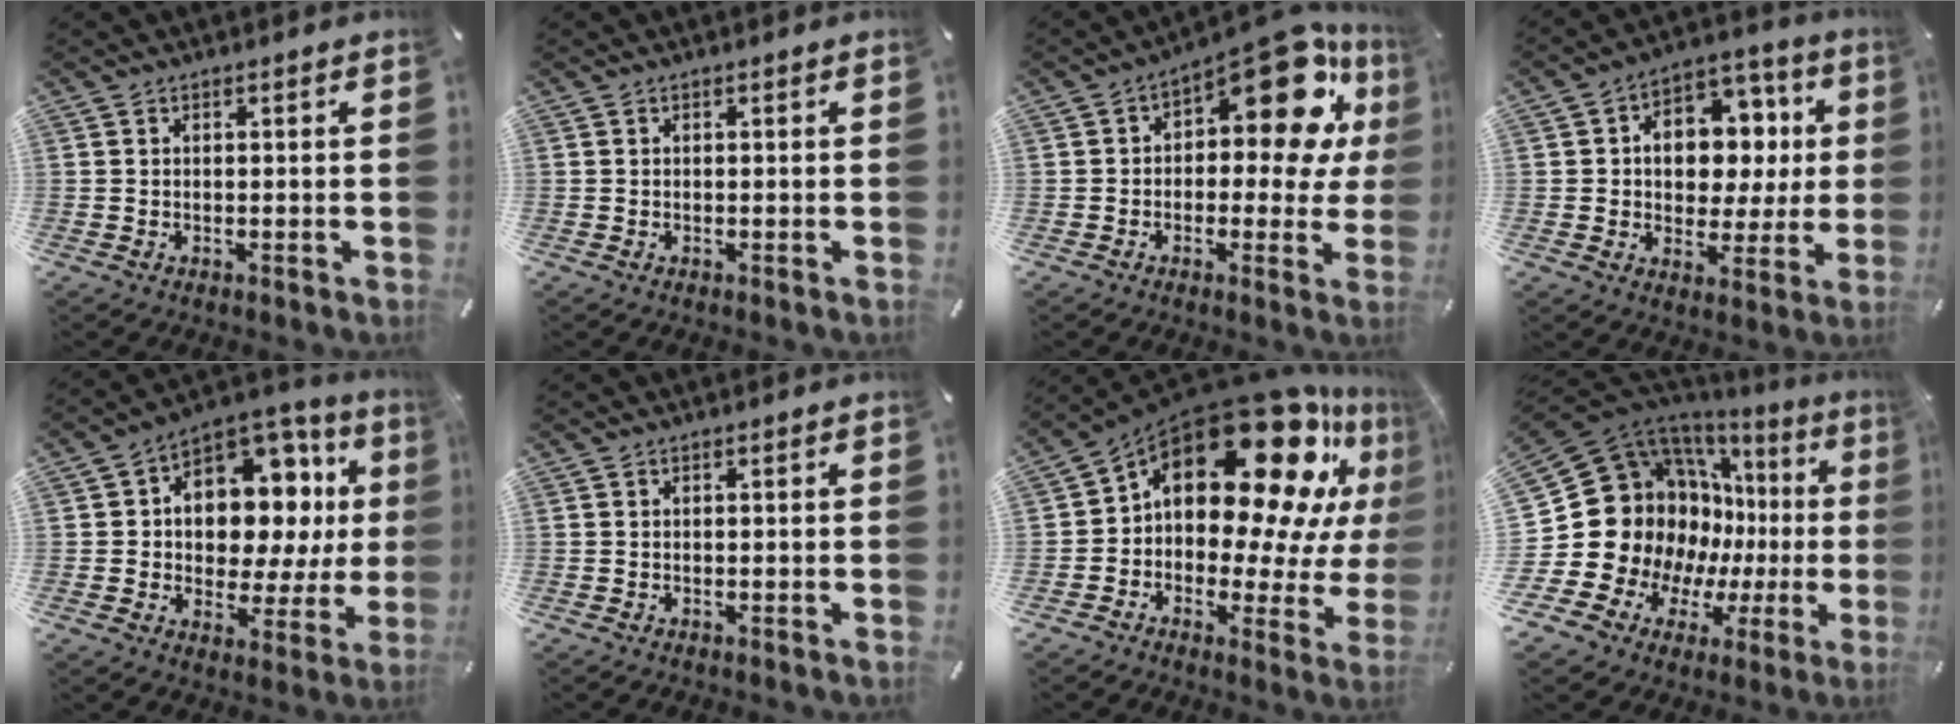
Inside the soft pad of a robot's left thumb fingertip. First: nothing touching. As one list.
[{"total": 0.0}, {"total": 17.3, "force": [8.6, 7.7, 12.9], "torque": [-0.179, -0.068, 0.144]}, {"total": 11.3, "force": [0.9, 9.6, 5.8], "torque": [-0.080, -0.007, 0.023]}, {"total": 14.9, "force": [4.3, 11.0, 9.0], "torque": [-0.112, -0.049, 0.076]}, {"total": 0.0}, {"total": 24.9, "force": [12.2, 12.9, 17.4], "torque": [-0.279, -0.102, 0.207]}, {"total": 22.5, "force": [3.1, 18.6, 12.3], "torque": [-0.216, -0.073, 0.111]}]